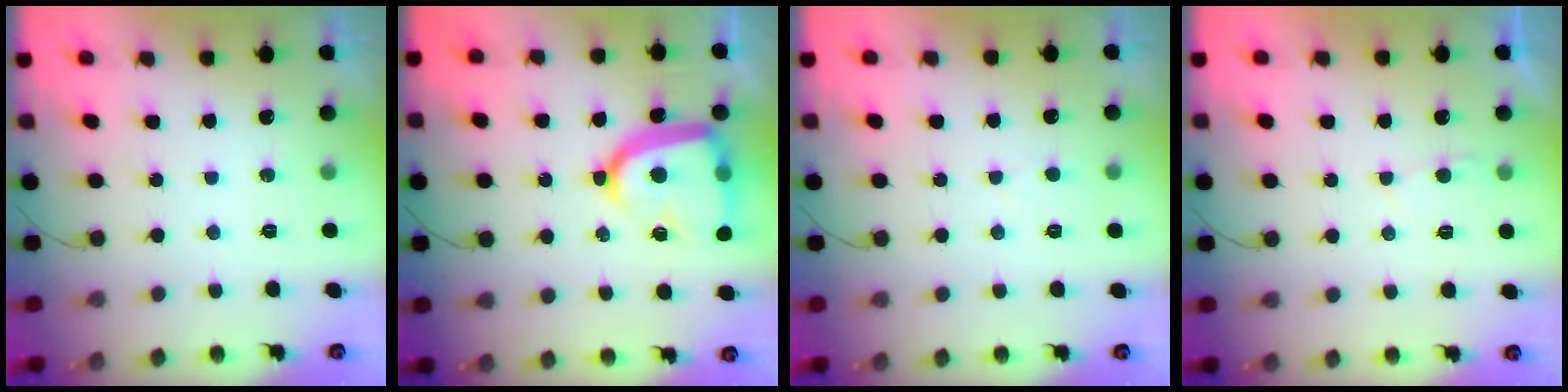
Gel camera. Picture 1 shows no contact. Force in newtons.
{"total": 18.8, "press": 18.7, "slide": 1.9}
{"total": 2.8, "press": 2.8, "slide": 0.3}
{"total": 1.8, "press": 1.8, "slide": 0.3}